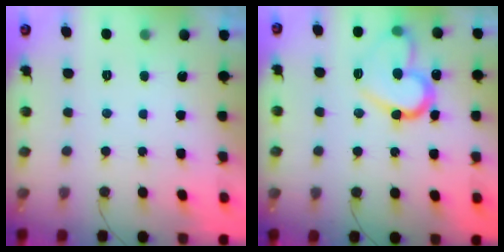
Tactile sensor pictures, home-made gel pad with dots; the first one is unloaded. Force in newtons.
{"total": 15.8, "press": 15.7, "slide": 1.0}